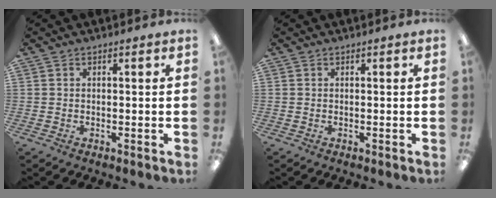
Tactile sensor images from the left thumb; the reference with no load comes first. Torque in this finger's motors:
{"motor_torque": [0.00, 0.00, 0.10, -0.10, 0.00]}